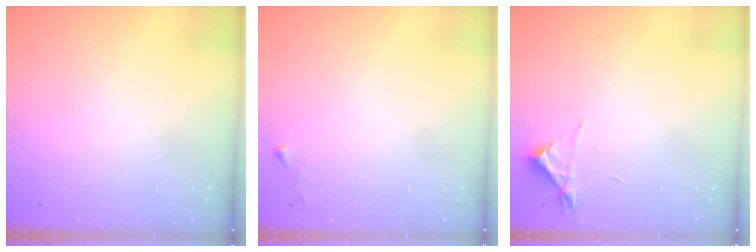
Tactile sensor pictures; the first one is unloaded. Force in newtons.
{"total": 2.3, "press": 2.3, "slide": 0.4}
{"total": 3.0, "press": 3.0, "slide": 0.3}